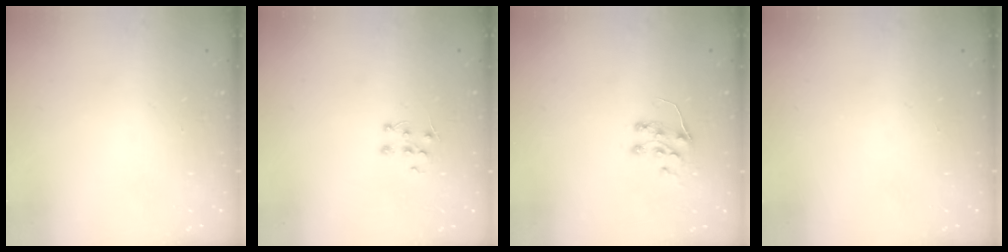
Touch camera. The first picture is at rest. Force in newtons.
{"total": 4.9, "press": 4.9, "slide": 0.4}
{"total": 6.5, "press": 6.4, "slide": 0.6}
{"total": 0.0}